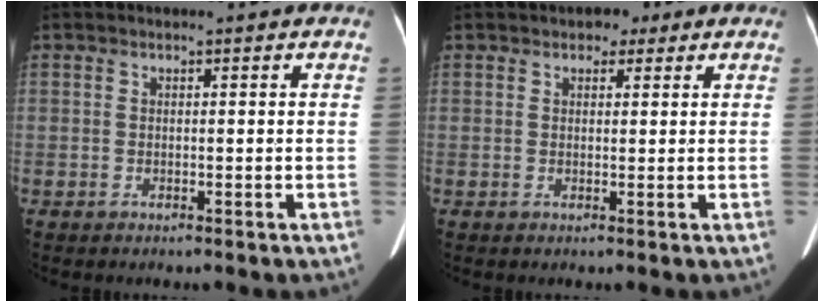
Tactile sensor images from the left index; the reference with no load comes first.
{"total": 2.3, "force": [1.4, 1.5, 1.0], "torque": [-0.011, 0.007, 0.016]}